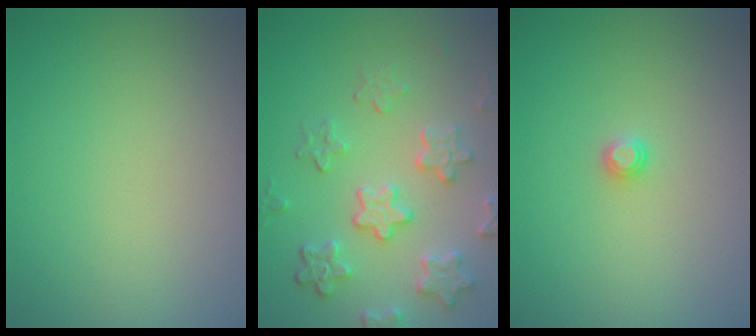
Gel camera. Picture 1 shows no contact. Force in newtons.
{"total": 5.4, "press": 4.3, "slide": 3.2}
{"total": 0.8, "press": 0.8, "slide": 0.1}